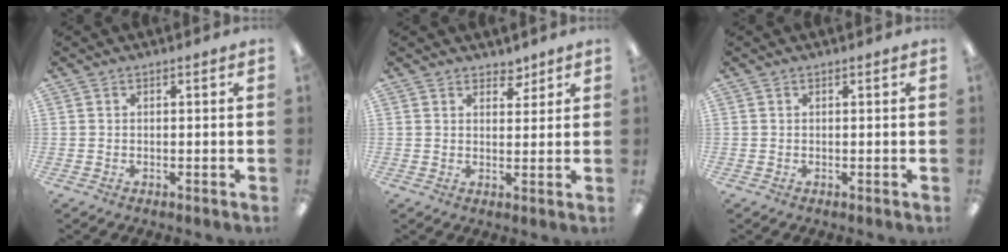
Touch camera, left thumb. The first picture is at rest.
{"total": 3.7, "force": [3.0, 1.9, 0.7], "torque": [0.004, -0.019, 0.052]}
{"total": 0.0}